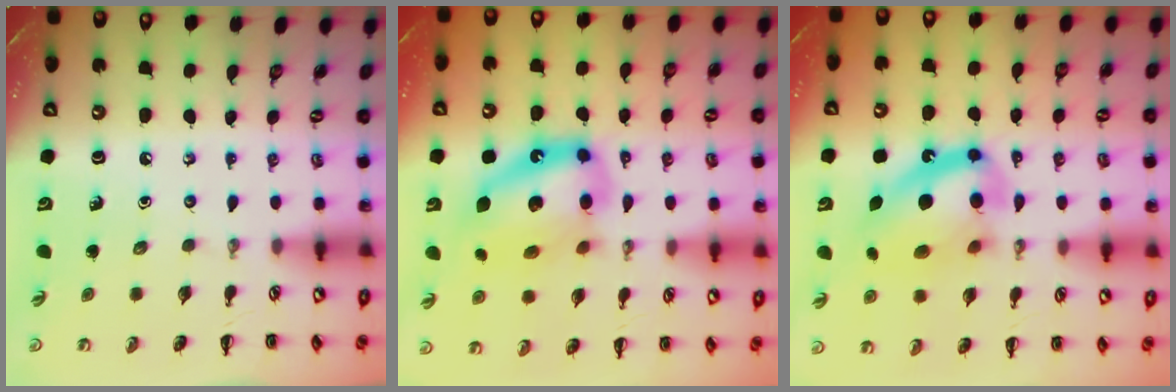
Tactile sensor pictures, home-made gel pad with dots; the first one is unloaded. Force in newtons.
{"total": 15.3, "press": 14.8, "slide": 3.9}
{"total": 15.0, "press": 14.4, "slide": 4.1}